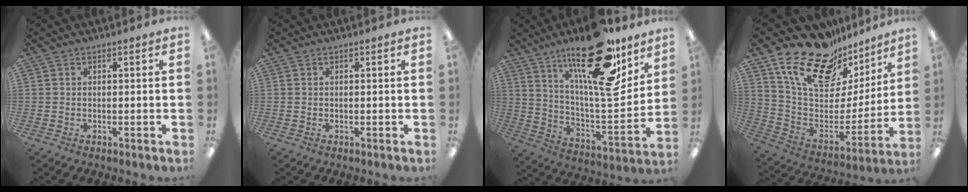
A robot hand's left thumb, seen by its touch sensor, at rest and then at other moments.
{"total": 0.0}
{"total": 24.8, "force": [16.6, 7.6, 16.8], "torque": [-0.251, -0.106, 0.269]}
{"total": 21.1, "force": [15.3, 10.5, 10.2], "torque": [-0.177, -0.101, 0.270]}